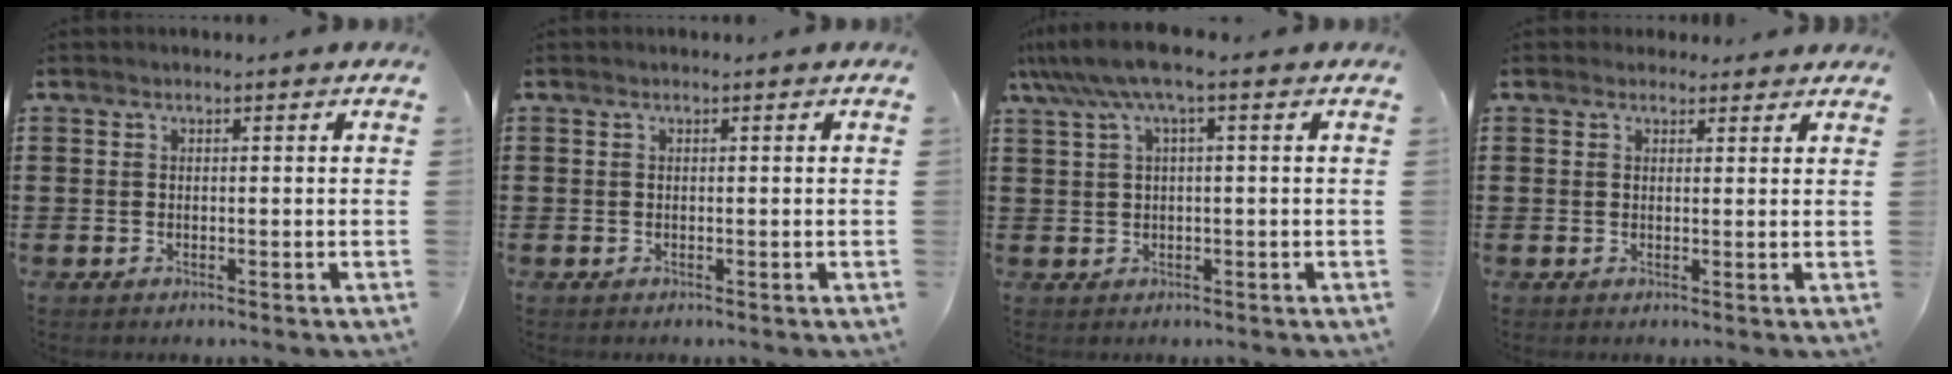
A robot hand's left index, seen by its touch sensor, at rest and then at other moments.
{"total": 0.0}
{"total": 5.2, "force": [1.5, 0.8, 4.9], "torque": [-0.109, -0.003, 0.022]}
{"total": 1.6, "force": [1.4, 0.8, 0.2], "torque": [0.001, 0.003, 0.026]}